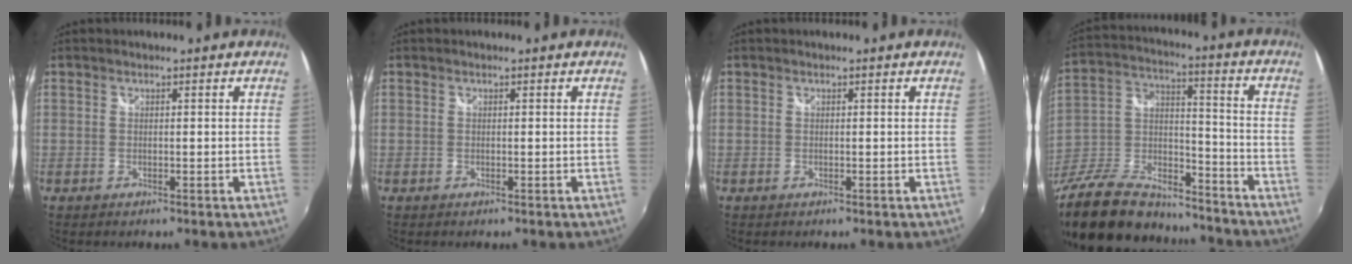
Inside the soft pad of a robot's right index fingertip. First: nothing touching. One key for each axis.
{"total": 0.0}
{"total": 0.0}
{"total": 27.4, "fx": -20.1, "fy": 12.2, "fz": 14.0, "tx": -0.314, "ty": 0.011, "tz": -0.323}